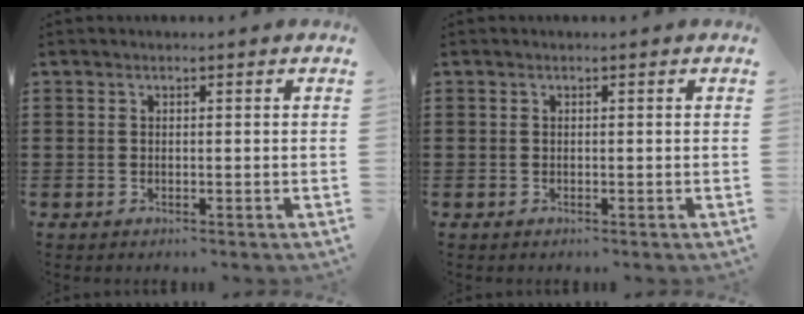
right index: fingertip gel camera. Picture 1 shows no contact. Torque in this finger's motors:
{"motor_torque": [1.08, 1.06, -0.03, 0.00]}